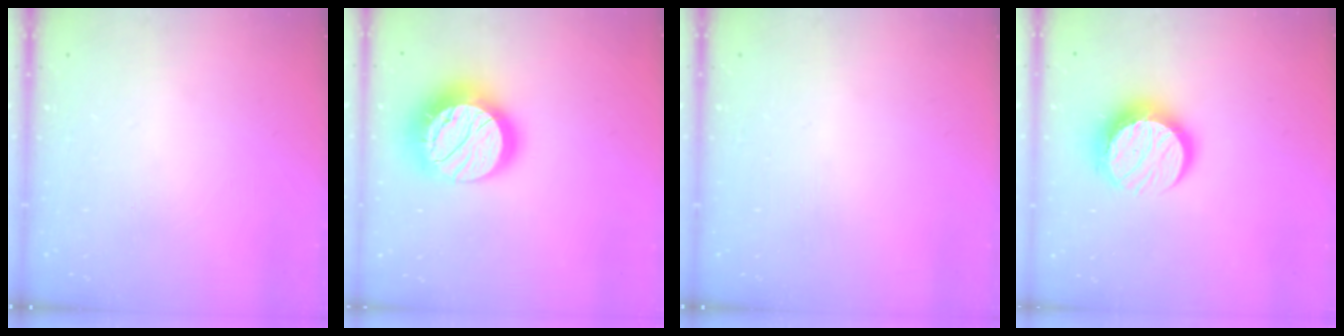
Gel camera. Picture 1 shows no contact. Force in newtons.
{"total": 20.3, "press": 20.3, "slide": 1.5}
{"total": 0.0}
{"total": 12.7, "press": 12.7, "slide": 0.9}